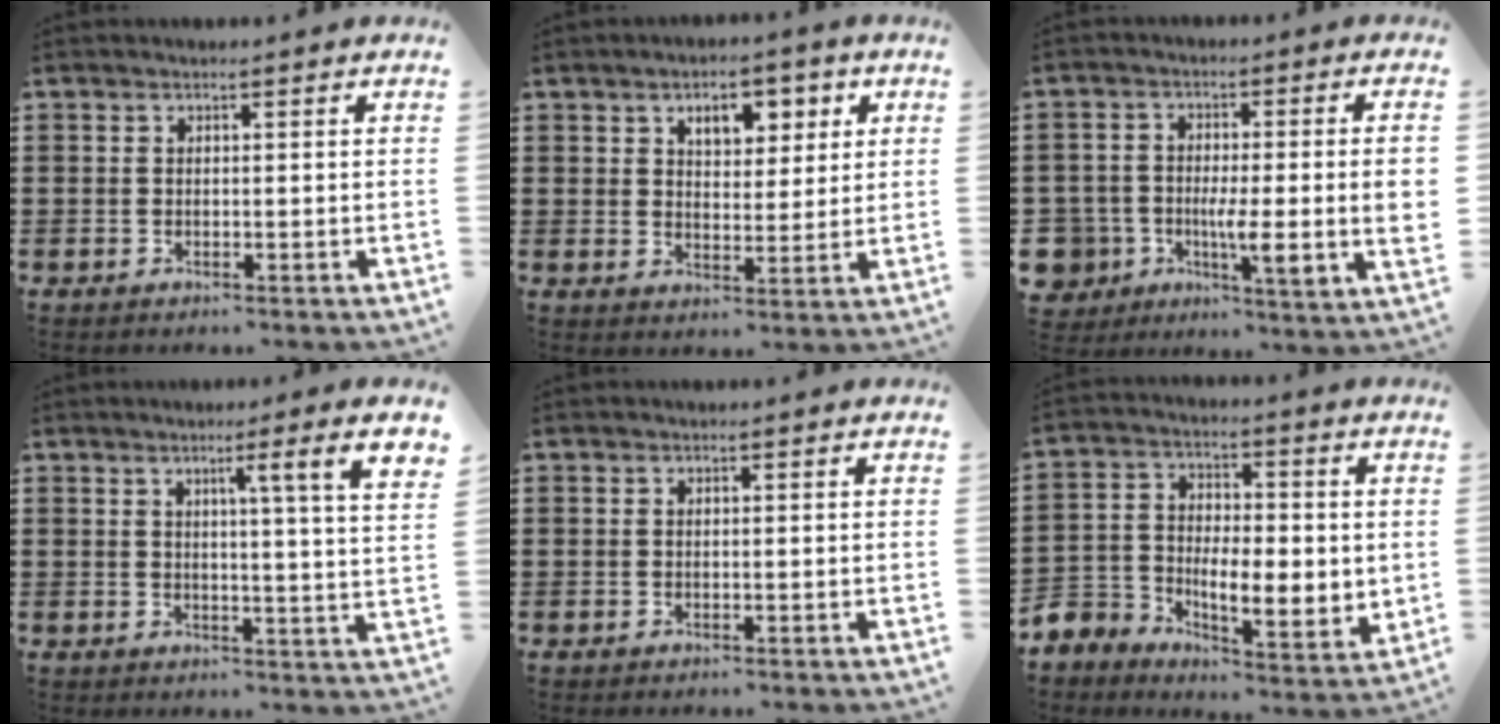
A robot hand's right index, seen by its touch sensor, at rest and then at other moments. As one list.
[{"total": 5.2, "force": [2.7, 3.1, 3.2], "torque": [-0.052, 0.004, 0.039]}, {"total": 7.4, "force": [-1.7, 3.7, 6.2], "torque": [-0.144, -0.007, -0.034]}, {"total": 5.4, "force": [2.5, -0.6, 4.8], "torque": [-0.083, -0.013, 0.033]}, {"total": 0.0}, {"total": 6.2, "force": [-0.6, 5.0, 3.6], "torque": [-0.088, -0.006, -0.010]}]